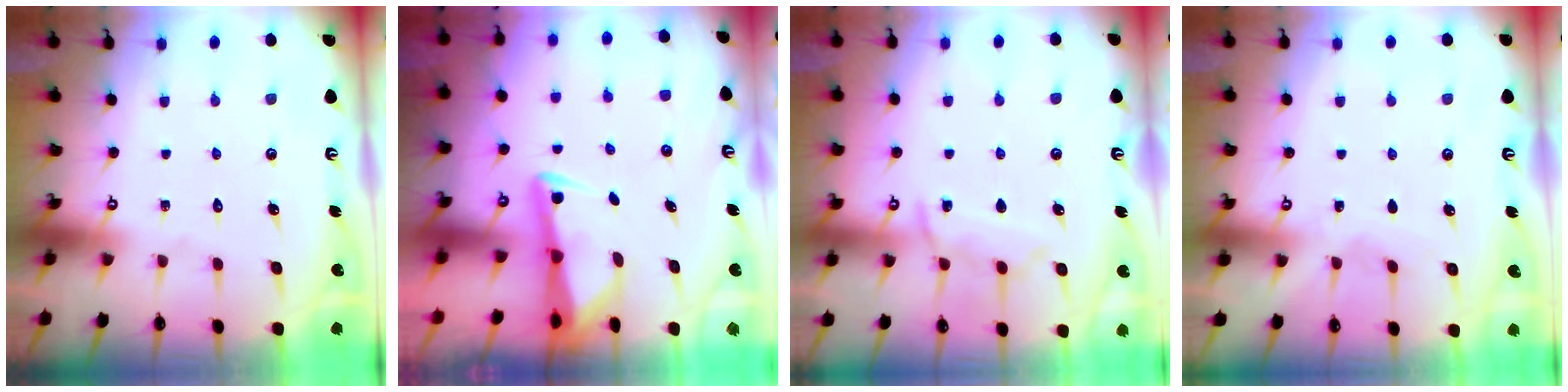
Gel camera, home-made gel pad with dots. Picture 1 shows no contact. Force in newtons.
{"total": 2.9, "press": 2.9, "slide": 0.4}
{"total": 9.0, "press": 9.0, "slide": 1.1}
{"total": 2.7, "press": 2.7, "slide": 0.3}